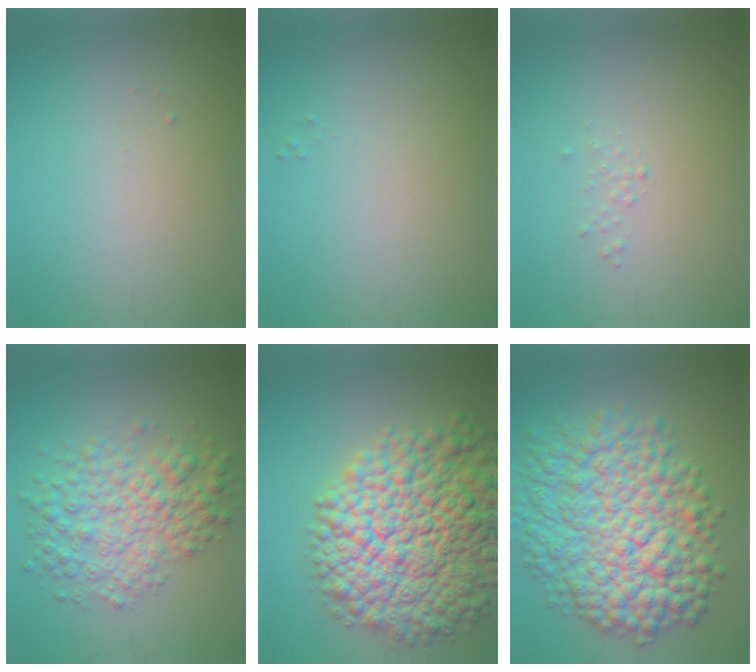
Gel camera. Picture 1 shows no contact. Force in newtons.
{"total": 0.0}
{"total": 0.5, "press": 0.5, "slide": 0.0}
{"total": 5.9, "press": 5.9, "slide": 0.0}
{"total": 15.0, "press": 15.0, "slide": 0.7}
{"total": 12.0, "press": 12.0, "slide": 0.1}